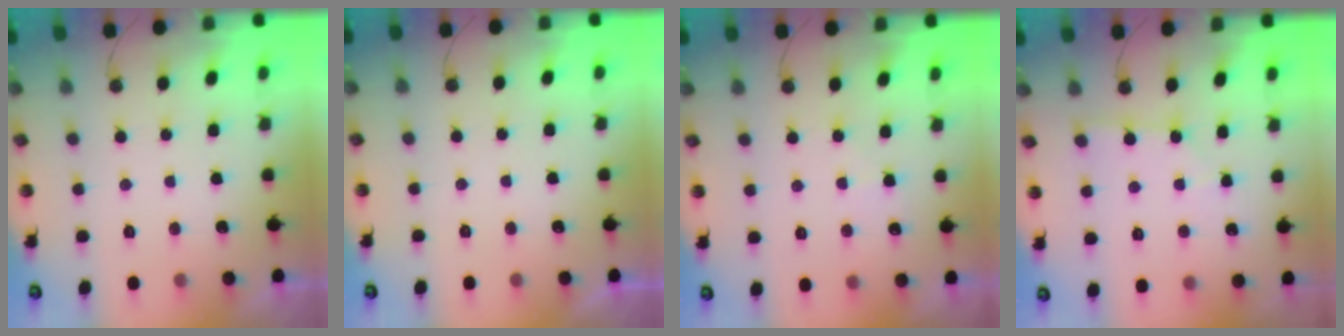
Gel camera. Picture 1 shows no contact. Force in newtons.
{"total": 0.0}
{"total": 4.2, "press": 4.2, "slide": 0.4}
{"total": 1.5, "press": 1.5, "slide": 0.2}